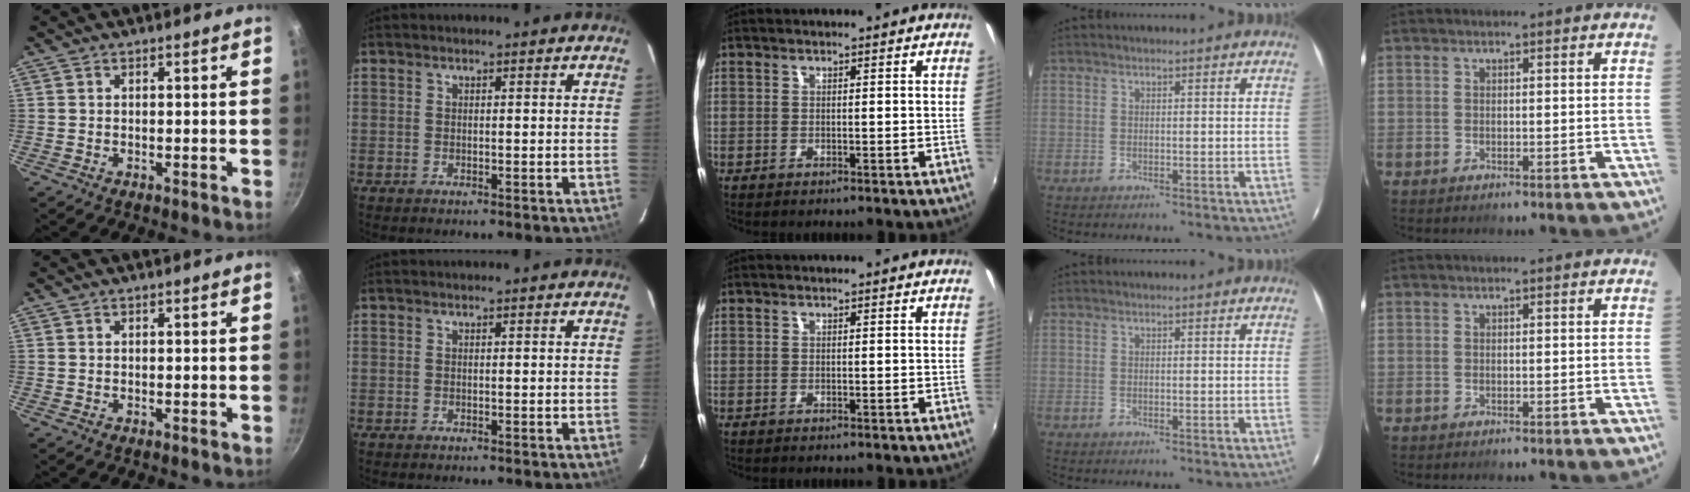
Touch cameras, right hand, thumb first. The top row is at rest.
{}